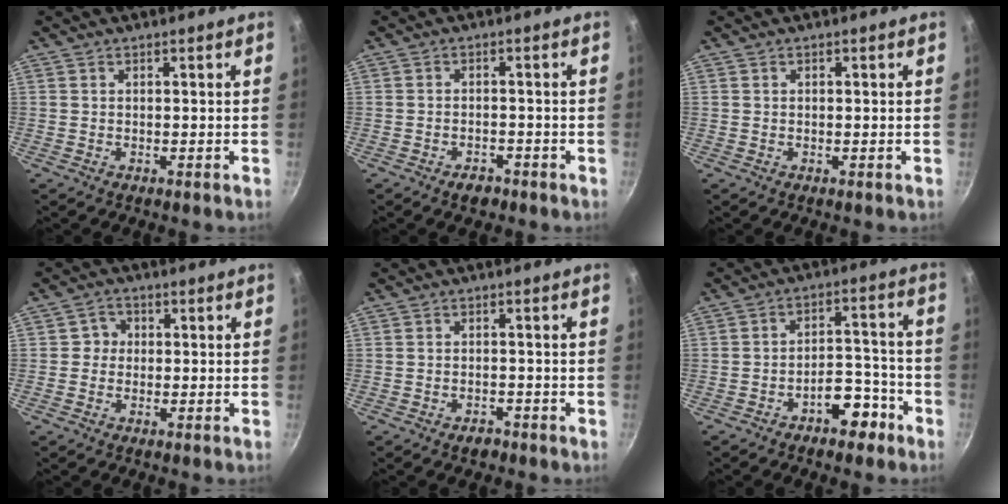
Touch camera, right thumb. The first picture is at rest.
{"total": 2.6, "force": [-1.9, 1.3, 1.2], "torque": [-0.016, 0.010, -0.027]}
{"total": 0.0}
{"total": 3.0, "force": [0.0, 2.8, 1.0], "torque": [0.005, 0.009, -0.008]}
{"total": 1.7, "force": [-1.3, 0.8, 0.7], "torque": [-0.014, 0.006, -0.019]}
{"total": 8.1, "force": [-4.7, 4.3, 5.0], "torque": [-0.054, 0.052, -0.070]}